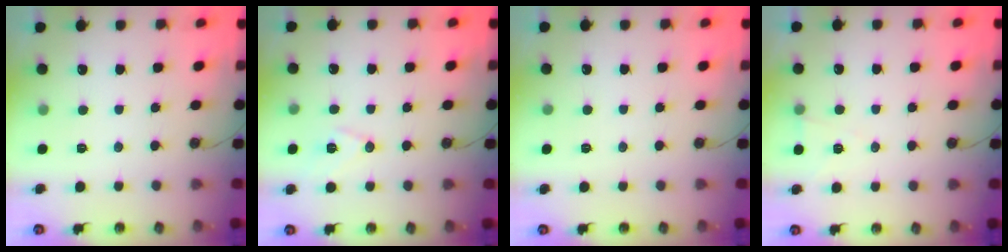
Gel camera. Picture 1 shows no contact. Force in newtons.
{"total": 8.6, "press": 7.8, "slide": 3.6}
{"total": 4.1, "press": 0.3, "slide": 4.1}
{"total": 5.0, "press": 2.7, "slide": 4.2}